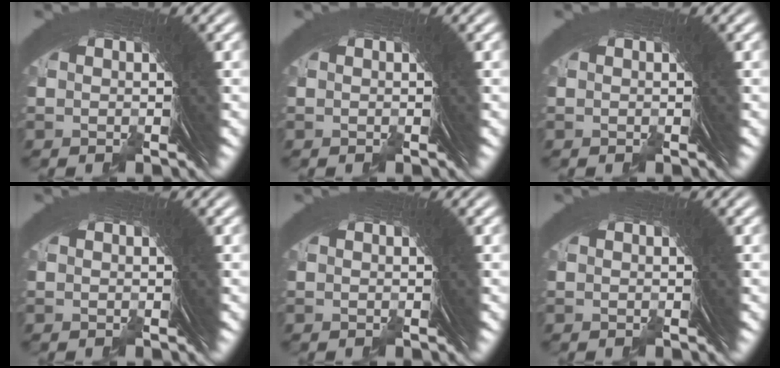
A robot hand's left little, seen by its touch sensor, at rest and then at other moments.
{"total": 0.0}
{"total": 0.0}
{"total": 0.0}
{"total": 0.0}
{"total": 0.0}